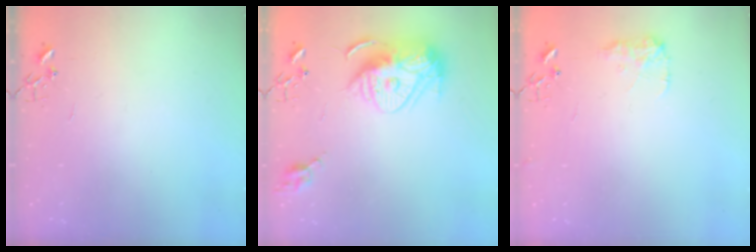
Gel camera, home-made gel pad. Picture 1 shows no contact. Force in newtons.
{"total": 15.7, "press": 15.6, "slide": 1.9}
{"total": 8.7, "press": 8.6, "slide": 0.5}